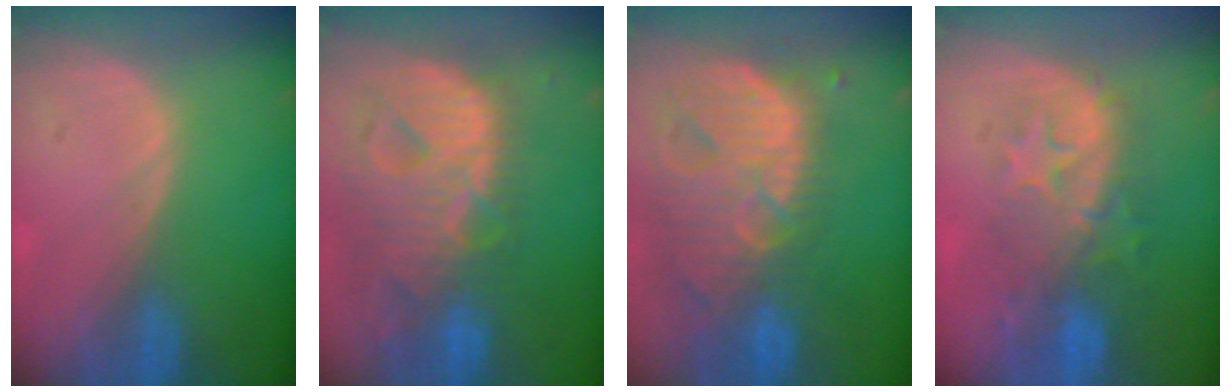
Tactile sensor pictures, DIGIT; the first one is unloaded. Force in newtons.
{"total": 13.4, "press": 11.4, "slide": 7.0}
{"total": 13.7, "press": 11.6, "slide": 7.3}
{"total": 9.0, "press": 8.7, "slide": 2.2}